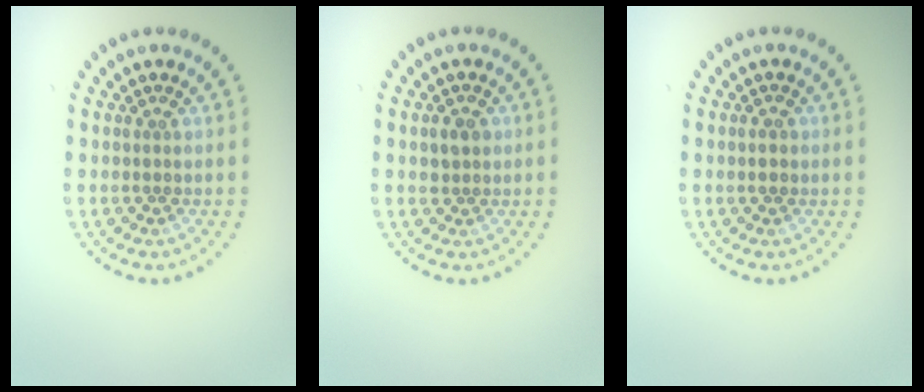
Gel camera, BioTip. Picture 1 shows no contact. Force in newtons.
{"total": 1.7, "press": 1.6, "slide": 0.6}
{"total": 1.4, "press": 1.4, "slide": 0.1}